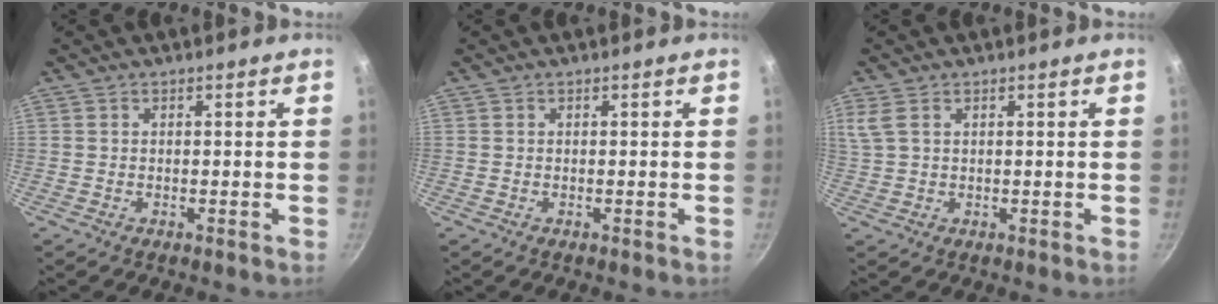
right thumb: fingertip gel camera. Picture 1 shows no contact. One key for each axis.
{"total": 0.0}
{"total": 3.7, "fx": 1.7, "fy": 2.3, "fz": 2.5, "tx": -0.056, "ty": 0.005, "tz": 0.038}